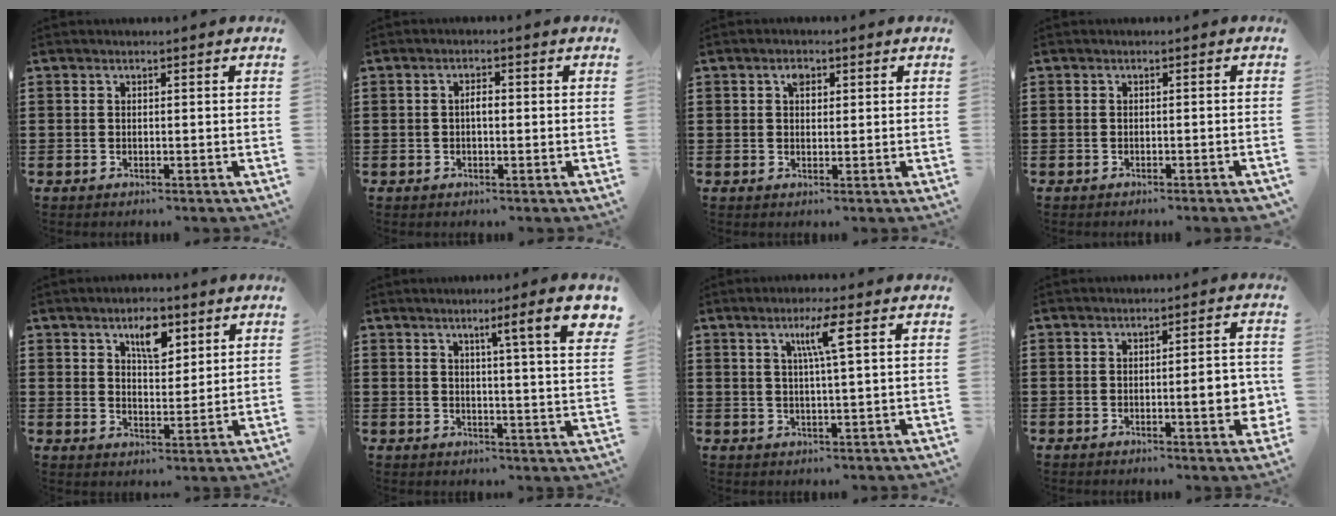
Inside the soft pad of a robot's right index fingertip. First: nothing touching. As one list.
[{"total": 1.9, "force": [-0.1, 0.7, 1.8], "torque": [-0.033, 0.002, -0.003]}, {"total": 2.1, "force": [0.9, 1.3, 1.4], "torque": [-0.023, 0.003, 0.013]}, {"total": 0.9, "force": [-0.8, -0.1, 0.4], "torque": [-0.008, -0.003, -0.015]}, {"total": 5.9, "force": [3.4, 2.7, 4.0], "torque": [-0.064, 0.000, 0.054]}, {"total": 7.5, "force": [3.7, 0.0, 6.6], "torque": [-0.102, -0.022, 0.051]}, {"total": 5.4, "force": [2.1, -0.2, 5.0], "torque": [-0.103, 0.000, 0.029]}, {"total": 5.5, "force": [-0.8, 1.1, 5.3], "torque": [-0.064, -0.012, -0.017]}]